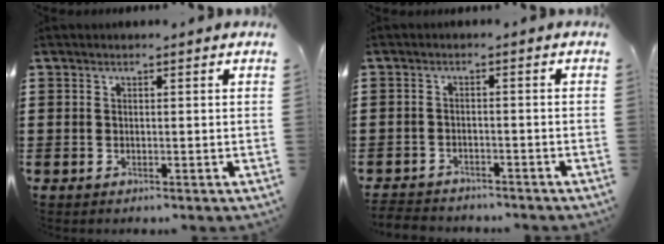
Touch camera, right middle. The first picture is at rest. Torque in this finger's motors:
{"motor_torque": [0.17, 0.11, 0.03, 0.02]}